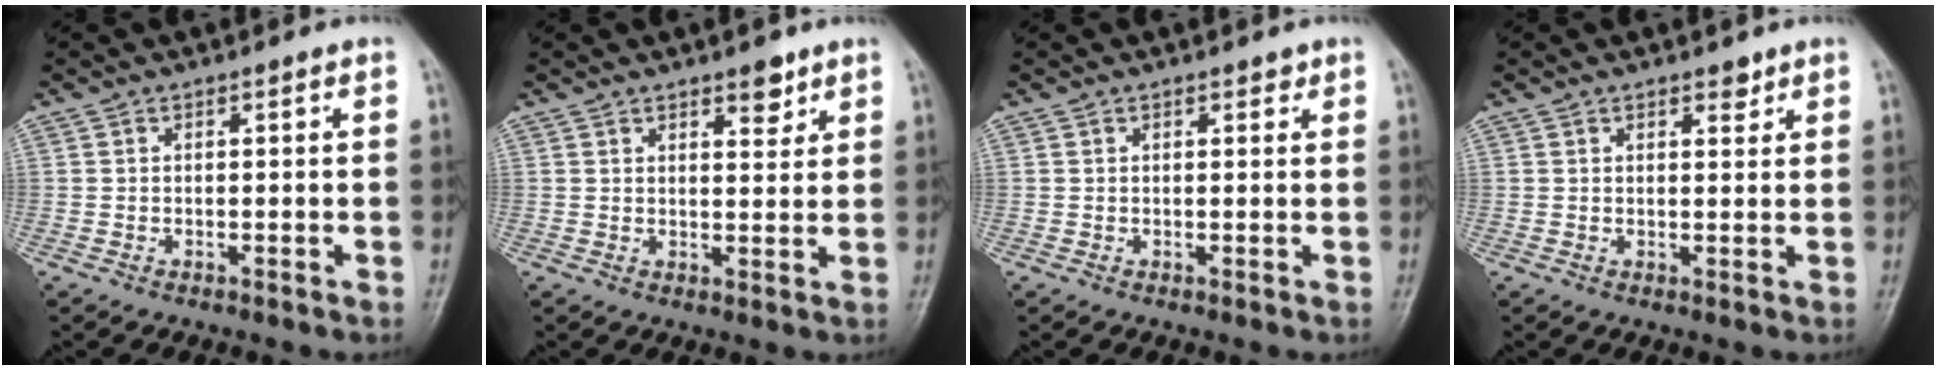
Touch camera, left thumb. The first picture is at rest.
{"total": 4.0, "force": [2.7, 1.7, 2.4], "torque": [-0.016, -0.016, 0.039]}
{"total": 1.4, "force": [0.9, 0.7, 0.8], "torque": [-0.003, -0.003, 0.009]}
{"total": 2.0, "force": [1.5, 0.9, 1.0], "torque": [-0.003, -0.008, 0.020]}